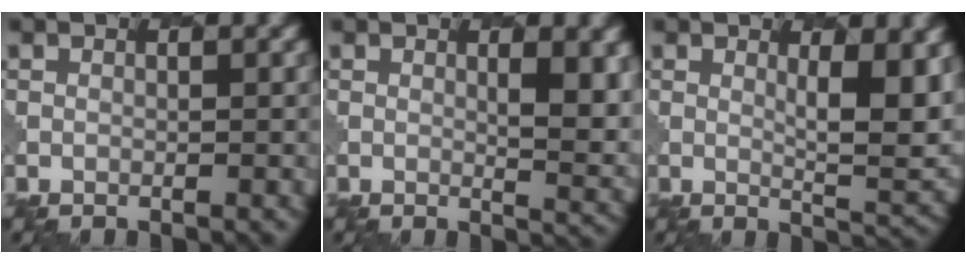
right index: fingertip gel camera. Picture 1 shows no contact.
{"total": 4.8, "force": [1.3, 1.4, 4.4], "torque": [-0.054, -0.006, 0.025]}
{"total": 6.1, "force": [1.8, 1.6, 5.6], "torque": [-0.078, -0.013, 0.036]}